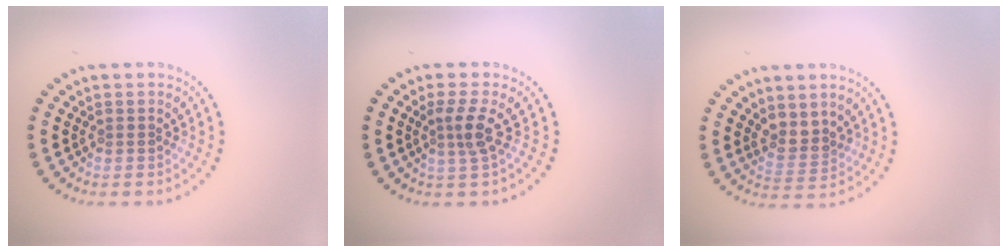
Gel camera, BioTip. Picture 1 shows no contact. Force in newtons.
{"total": 2.4, "press": 1.8, "slide": 1.5}
{"total": 2.3, "press": 2.0, "slide": 1.3}